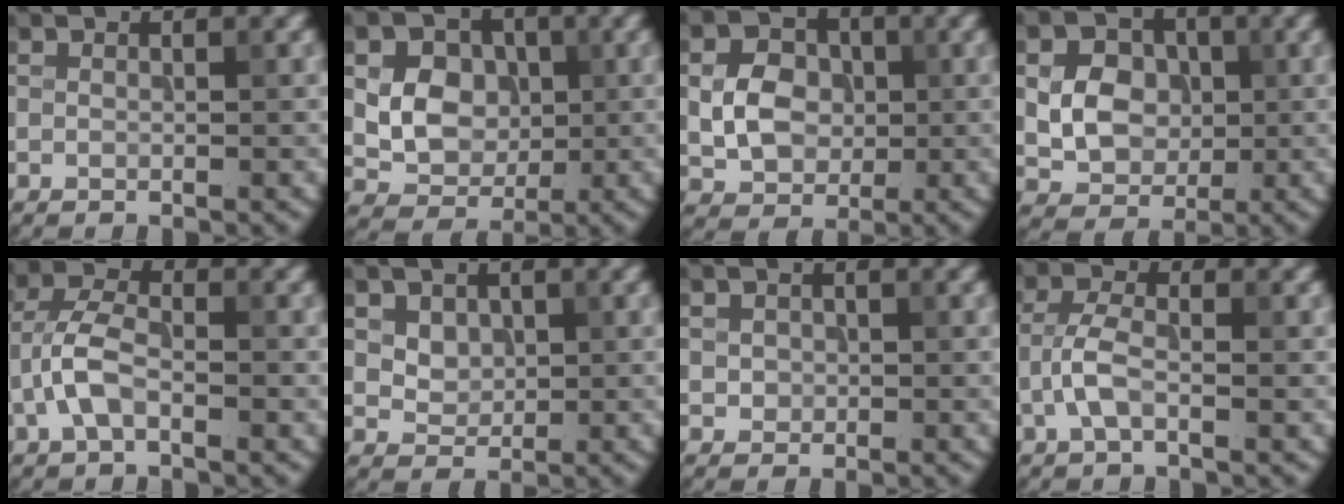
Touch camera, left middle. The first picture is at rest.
{"total": 8.4, "force": [1.8, 7.1, 4.3], "torque": [-0.075, 0.021, 0.030]}
{"total": 4.6, "force": [0.0, 3.8, 2.7], "torque": [-0.046, 0.006, -0.003]}
{"total": 5.6, "force": [0.3, 4.7, 3.1], "torque": [-0.056, 0.007, -0.002]}
{"total": 4.0, "force": [-1.5, 1.9, 3.1], "torque": [-0.063, 0.011, -0.039]}
{"total": 2.8, "force": [1.1, 2.2, 1.4], "torque": [-0.036, -0.006, 0.041]}
{"total": 1.1, "force": [0.0, 1.0, 0.4], "torque": [-0.001, -0.003, 0.001]}
{"total": 2.9, "force": [-1.1, 1.2, 2.5], "torque": [-0.054, 0.007, -0.029]}